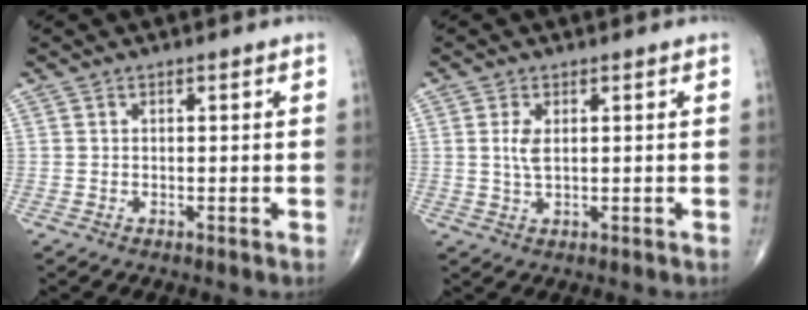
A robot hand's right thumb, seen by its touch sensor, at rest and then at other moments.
{"total": 3.3, "force": [0.7, 1.6, 2.9], "torque": [-0.063, -0.003, 0.015]}